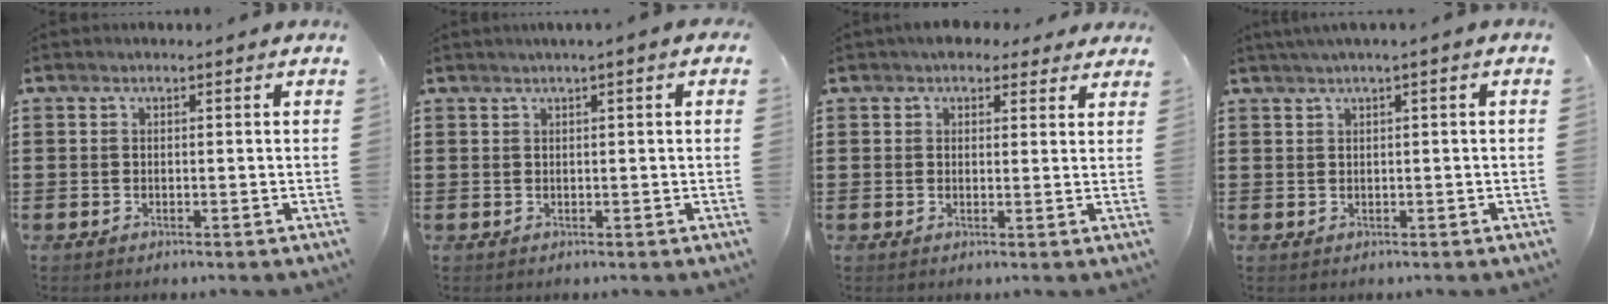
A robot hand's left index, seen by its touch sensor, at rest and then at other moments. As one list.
[{"total": 1.4, "force": [0.5, -0.1, 1.2], "torque": [-0.022, -0.001, 0.010]}, {"total": 3.5, "force": [2.8, 2.0, 1.0], "torque": [-0.021, 0.004, 0.049]}, {"total": 1.3, "force": [0.2, -0.2, 1.3], "torque": [-0.019, -0.003, 0.005]}]